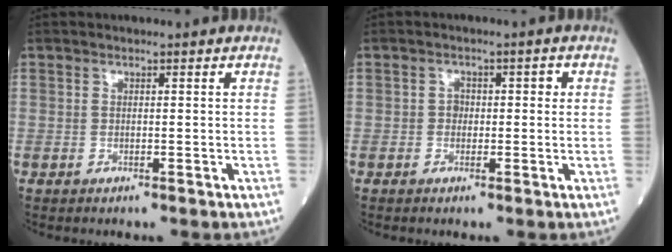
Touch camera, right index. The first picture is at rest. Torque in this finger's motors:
{"motor_torque": [0.50, -0.02, 0.24, 0.05]}